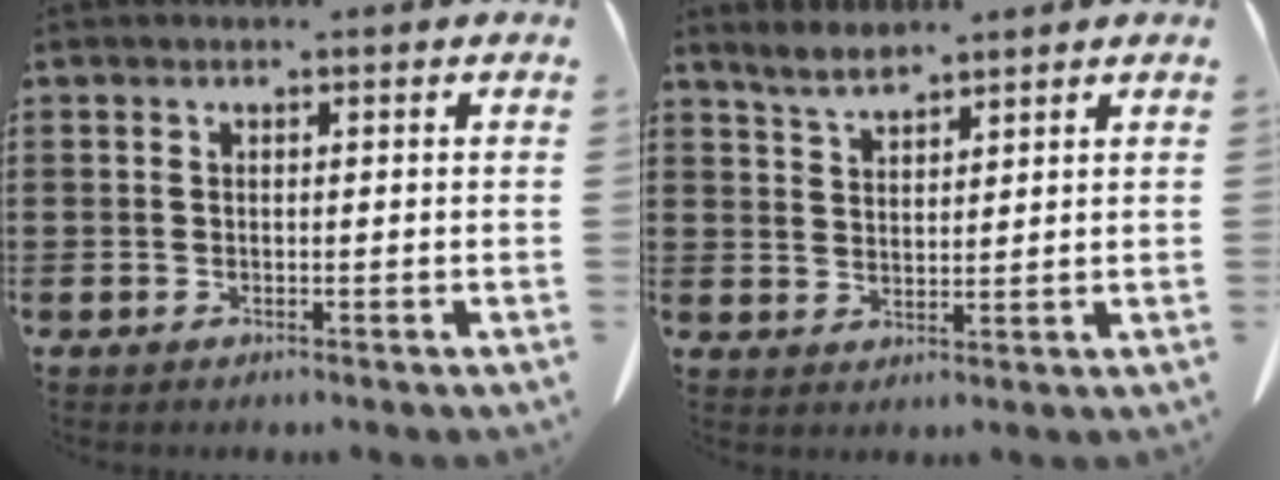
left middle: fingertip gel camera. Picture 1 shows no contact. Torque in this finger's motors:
{"motor_torque": [-0.05, 0.05, -0.03, 0.00]}